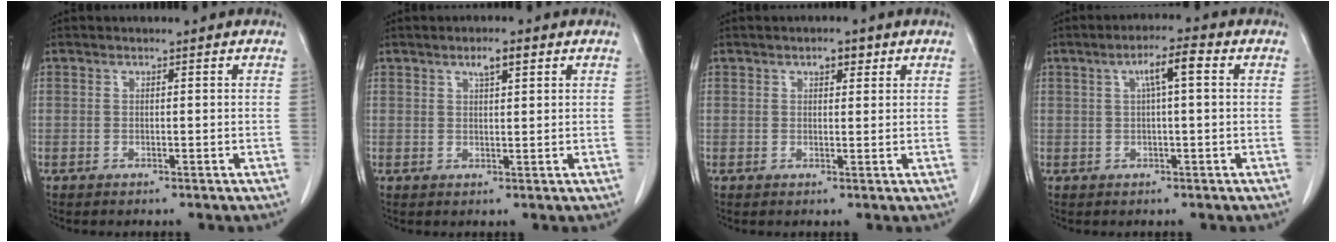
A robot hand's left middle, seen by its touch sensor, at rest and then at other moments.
{"total": 2.6, "force": [1.5, 0.6, 2.0], "torque": [-0.036, 0.003, 0.025]}
{"total": 1.9, "force": [1.1, 1.0, 1.2], "torque": [-0.018, 0.005, 0.016]}
{"total": 4.4, "force": [1.2, 0.4, 4.2], "torque": [-0.073, 0.014, 0.019]}